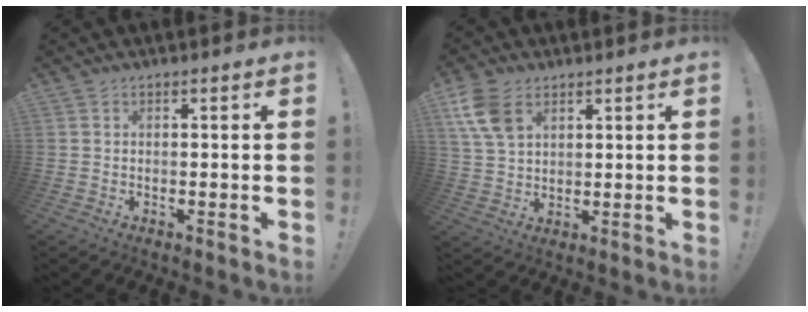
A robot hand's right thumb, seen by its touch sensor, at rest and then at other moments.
{"total": 9.9, "force": [4.9, 6.4, 5.8], "torque": [-0.118, -0.010, 0.095]}